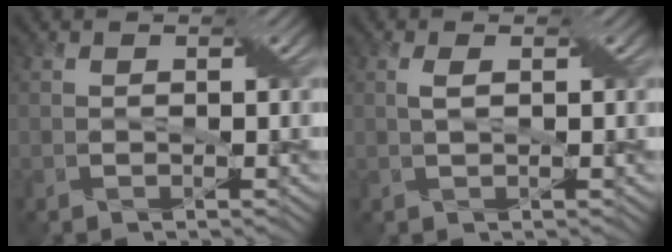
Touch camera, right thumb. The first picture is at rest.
{"total": 1.3, "force": [0.3, 0.3, 1.2], "torque": [-0.031, 0.007, 0.005]}